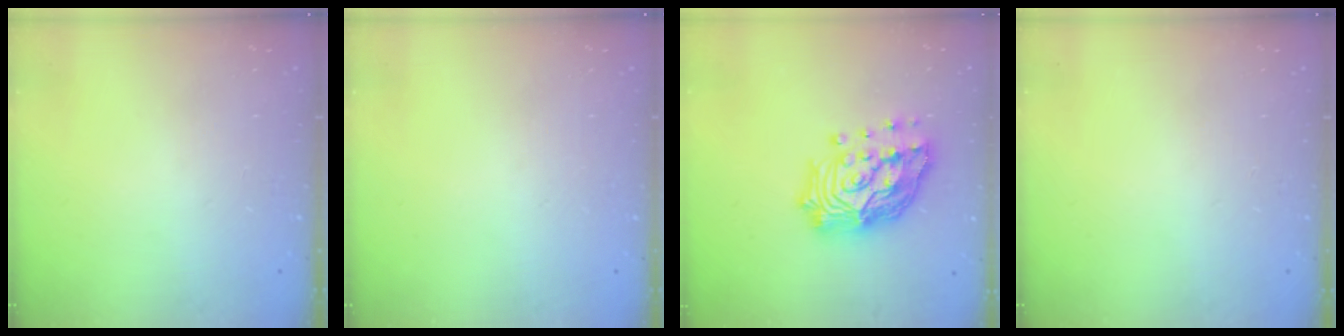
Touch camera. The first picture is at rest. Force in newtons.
{"total": 0.0}
{"total": 22.7, "press": 22.6, "slide": 1.9}
{"total": 0.0}